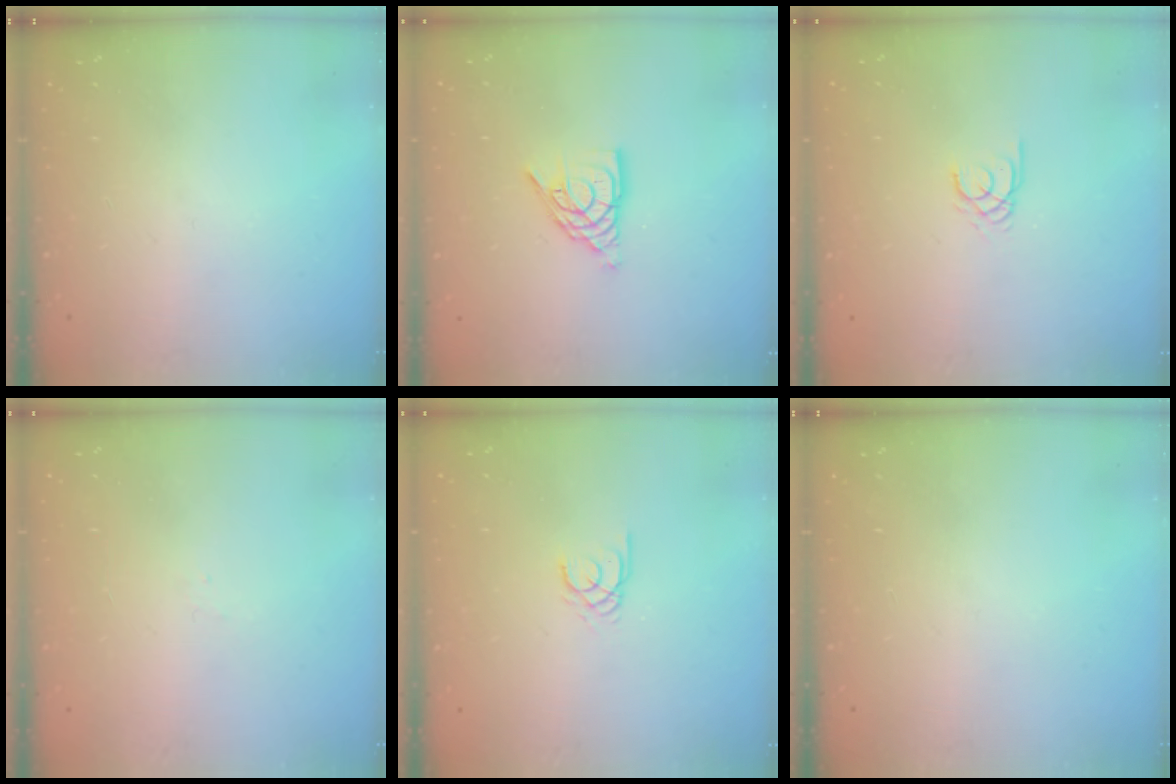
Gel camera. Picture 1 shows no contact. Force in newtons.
{"total": 9.0, "press": 8.9, "slide": 1.3}
{"total": 1.7, "press": 1.7, "slide": 0.2}
{"total": 1.6, "press": 1.5, "slide": 0.4}
{"total": 1.7, "press": 1.7, "slide": 0.2}
{"total": 0.0}